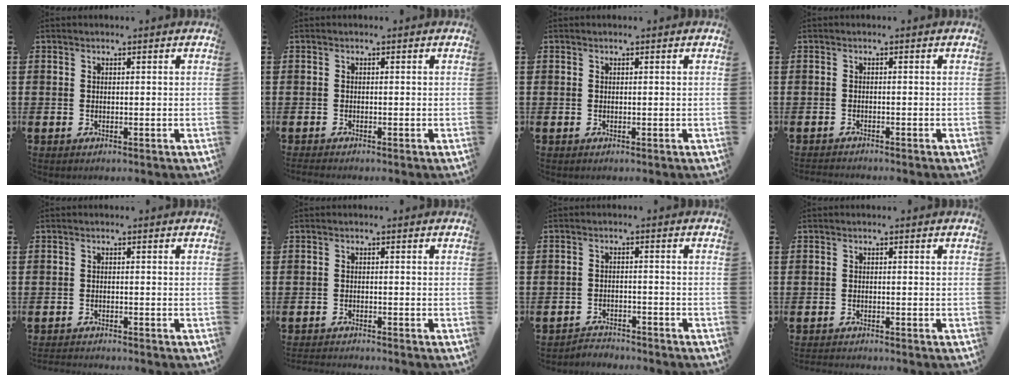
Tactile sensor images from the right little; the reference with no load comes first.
{"total": 0.5, "force": [-0.5, 0.0, 0.2], "torque": [-0.003, -0.003, -0.009]}
{"total": 0.0}
{"total": 0.8, "force": [-0.8, -0.1, 0.0], "torque": [-0.002, -0.002, -0.017]}
{"total": 1.1, "force": [-1.1, -0.1, 0.0], "torque": [-0.002, 0.000, -0.022]}
{"total": 1.2, "force": [-1.2, -0.2, 0.0], "torque": [-0.002, 0.001, -0.024]}
{"total": 2.2, "force": [-2.2, 0.1, -0.3], "torque": [-0.003, 0.002, -0.050]}
{"total": 0.9, "force": [-0.9, -0.1, 0.0], "torque": [-0.002, -0.001, -0.018]}